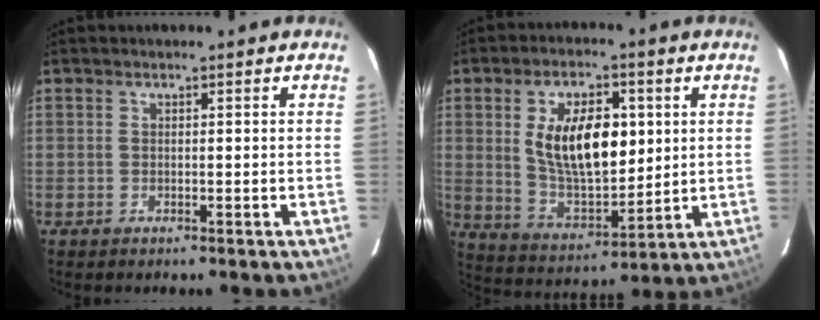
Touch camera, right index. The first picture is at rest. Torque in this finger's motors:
{"motor_torque": [1.20, 0.78, 0.41, 0.21]}